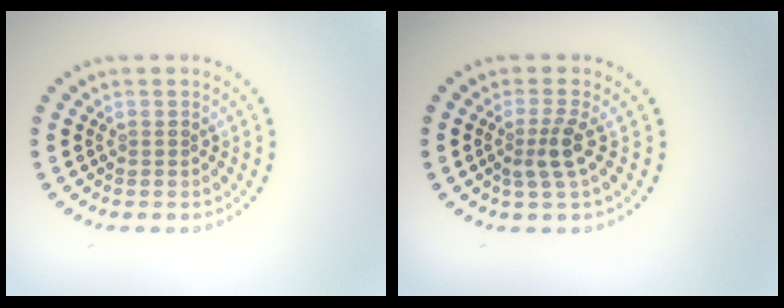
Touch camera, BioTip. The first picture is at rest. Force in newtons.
{"total": 2.3, "press": 1.7, "slide": 1.5}